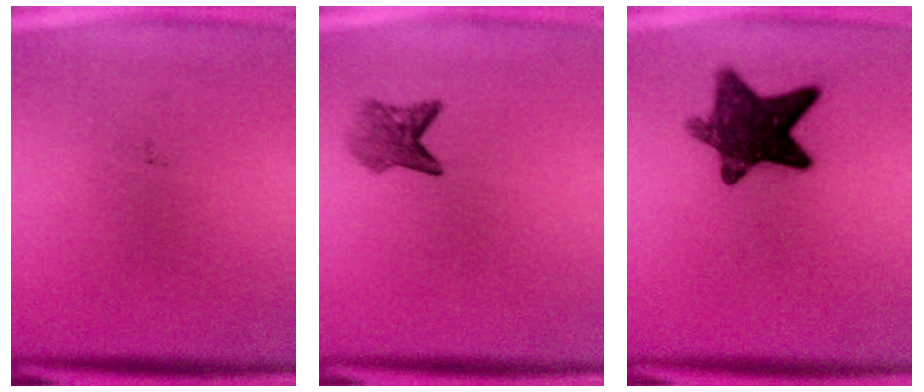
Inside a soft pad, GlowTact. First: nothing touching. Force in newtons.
{"total": 2.9}
{"total": 11.5}